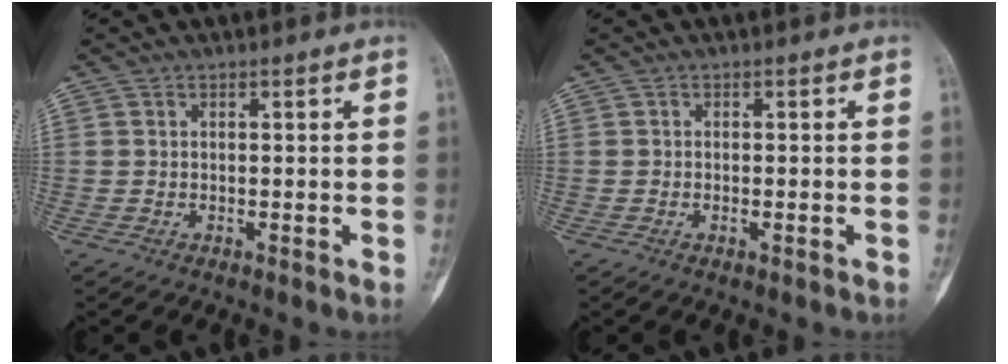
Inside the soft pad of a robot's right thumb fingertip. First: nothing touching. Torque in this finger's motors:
{"motor_torque": [-0.55, 0.17, 0.04, 0.00, -0.07]}